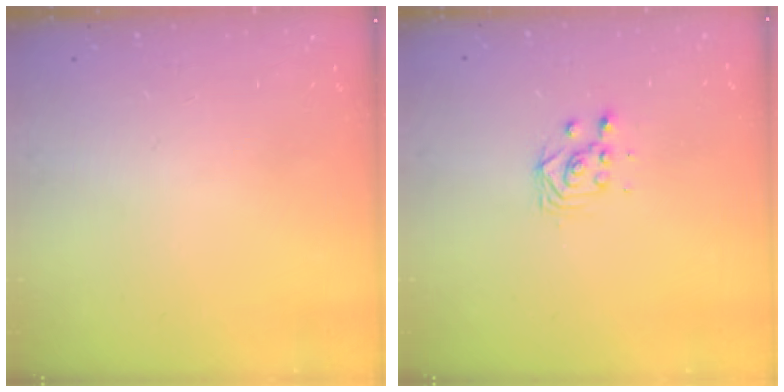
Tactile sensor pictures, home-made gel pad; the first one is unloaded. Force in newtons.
{"total": 3.0, "press": 3.0, "slide": 0.2}